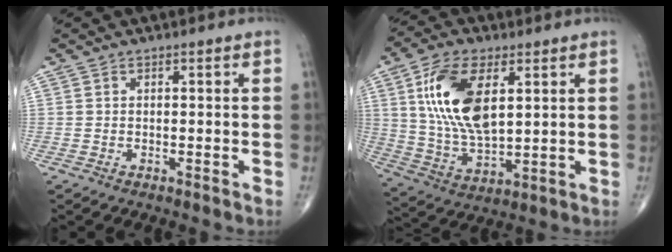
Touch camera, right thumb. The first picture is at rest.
{"total": 16.4, "force": [4.8, 8.2, 13.4], "torque": [-0.253, -0.016, 0.096]}